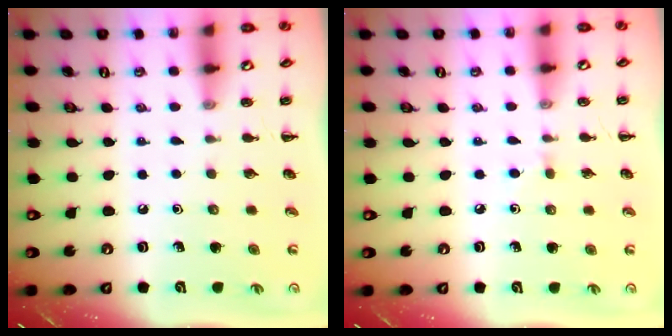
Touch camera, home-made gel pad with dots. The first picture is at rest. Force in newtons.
{"total": 3.2, "press": 3.0, "slide": 1.2}